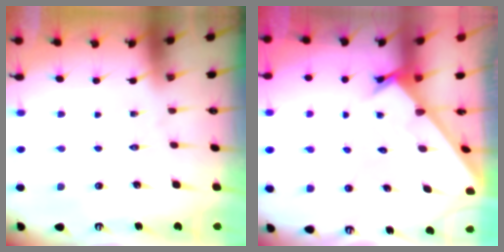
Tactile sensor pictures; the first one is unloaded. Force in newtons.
{"total": 1.7, "press": 1.7, "slide": 0.1}